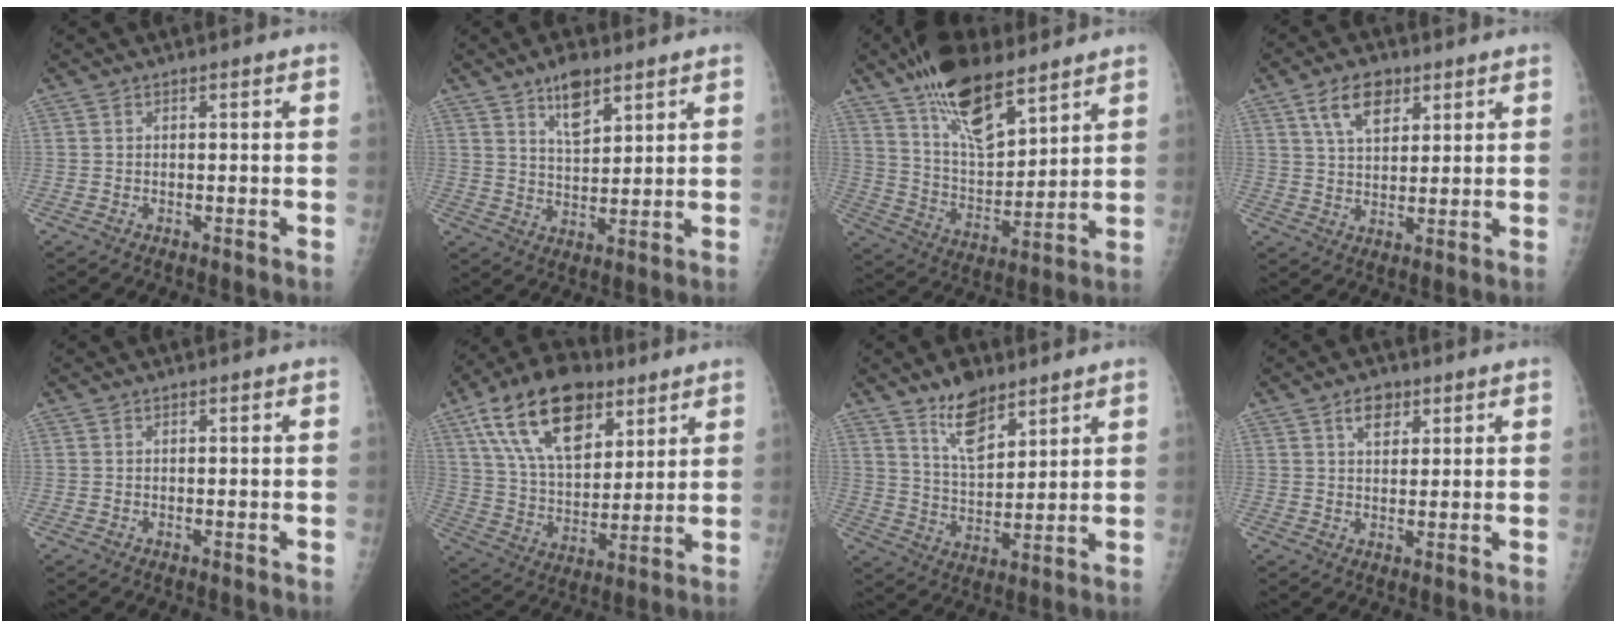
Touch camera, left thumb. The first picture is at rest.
{"total": 7.4, "force": [4.8, 3.2, 4.7], "torque": [-0.062, -0.031, 0.083]}
{"total": 17.1, "force": [11.9, 6.8, 10.2], "torque": [-0.146, -0.064, 0.220]}
{"total": 8.0, "force": [4.3, 4.6, 5.0], "torque": [-0.065, -0.021, 0.076]}
{"total": 0.0}
{"total": 20.9, "force": [11.0, 11.3, 13.7], "torque": [-0.215, -0.030, 0.192]}
{"total": 9.5, "force": [6.6, 4.3, 5.4], "torque": [-0.071, -0.048, 0.123]}
{"total": 4.3, "force": [2.4, 2.8, 2.3], "torque": [-0.019, -0.012, 0.037]}